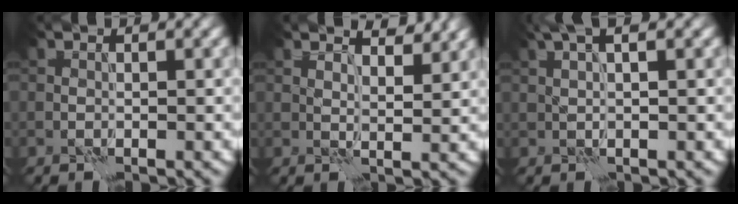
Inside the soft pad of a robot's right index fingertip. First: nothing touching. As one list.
[{"total": 3.3, "force": [2.8, 0.7, 1.6], "torque": [-0.021, -0.007, 0.035]}, {"total": 3.6, "force": [2.0, 1.1, 2.8], "torque": [-0.034, 0.012, 0.016]}]